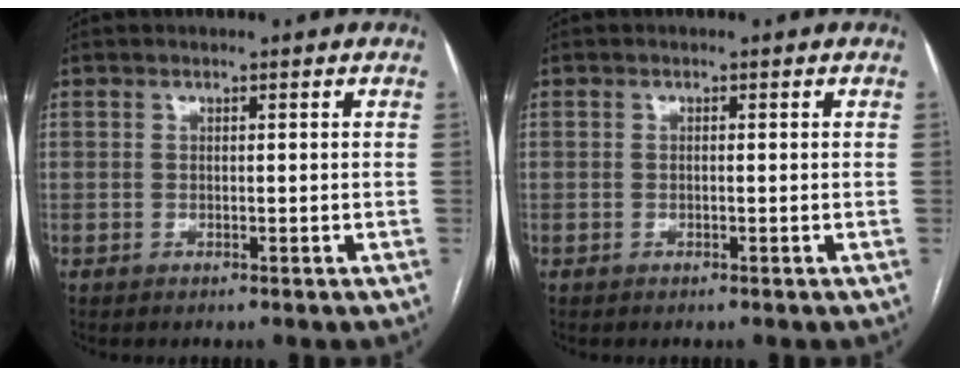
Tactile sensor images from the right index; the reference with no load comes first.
{"total": 0.0}